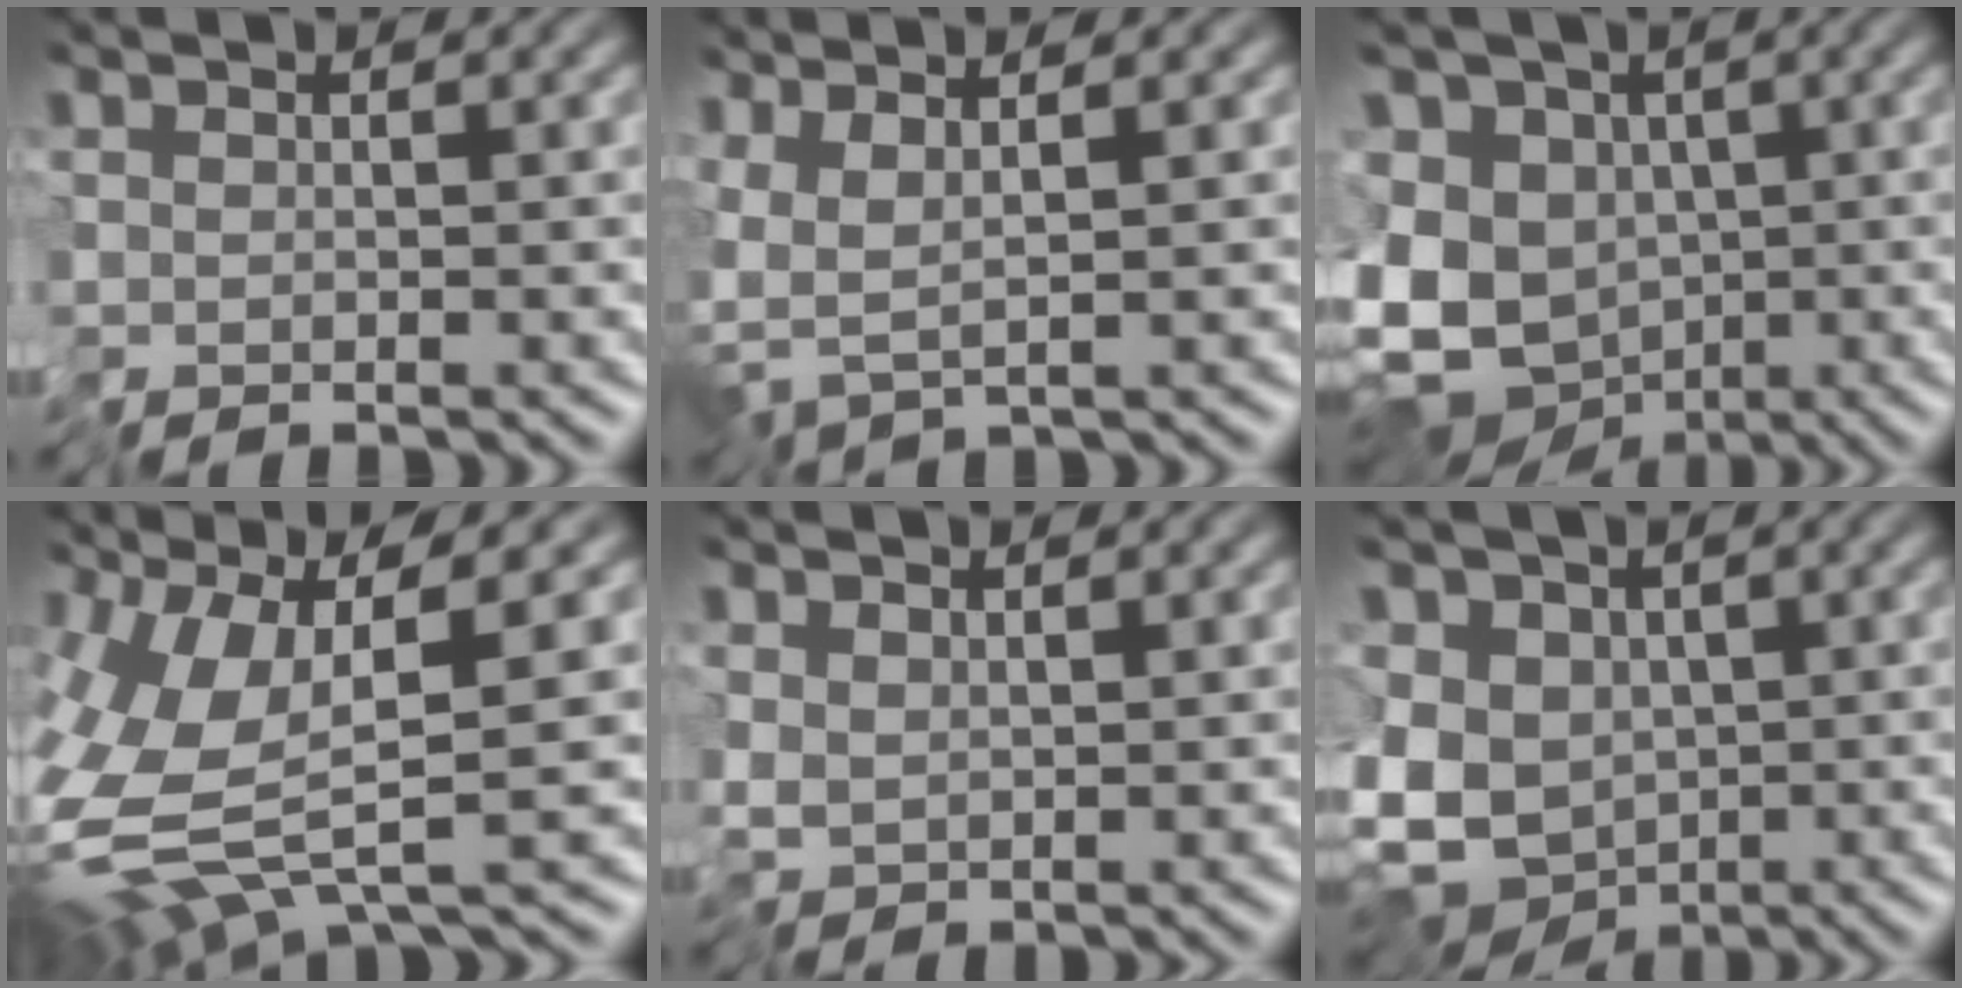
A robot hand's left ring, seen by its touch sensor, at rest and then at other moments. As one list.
[{"total": 3.3, "force": [1.1, -0.1, 3.1], "torque": [-0.072, 0.002, 0.025]}, {"total": 11.9, "force": [-2.9, 9.2, 7.0], "torque": [-0.136, -0.012, -0.052]}, {"total": 7.8, "force": [-0.2, 1.6, 7.7], "torque": [-0.177, -0.009, 0.001]}, {"total": 1.2, "force": [0.6, 0.5, 1.0], "torque": [-0.021, -0.001, 0.013]}, {"total": 9.7, "force": [-2.1, 7.2, 6.2], "torque": [-0.115, -0.024, -0.032]}]